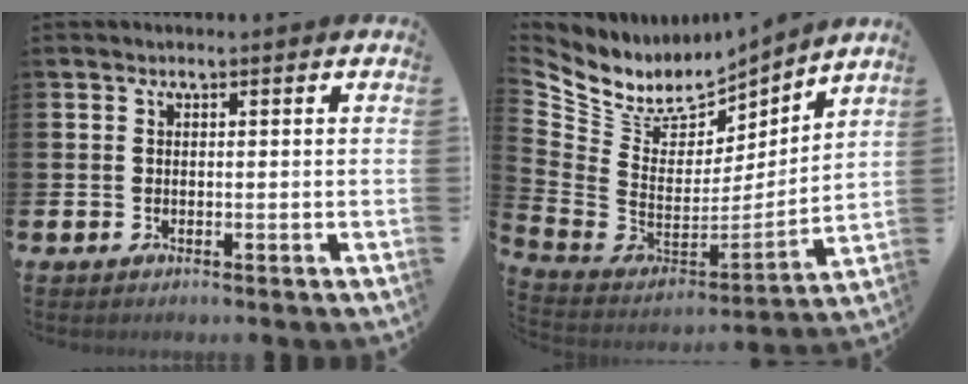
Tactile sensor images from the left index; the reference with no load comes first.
{"total": 8.4, "force": [7.0, 4.2, 2.2], "torque": [-0.092, -0.050, 0.126]}